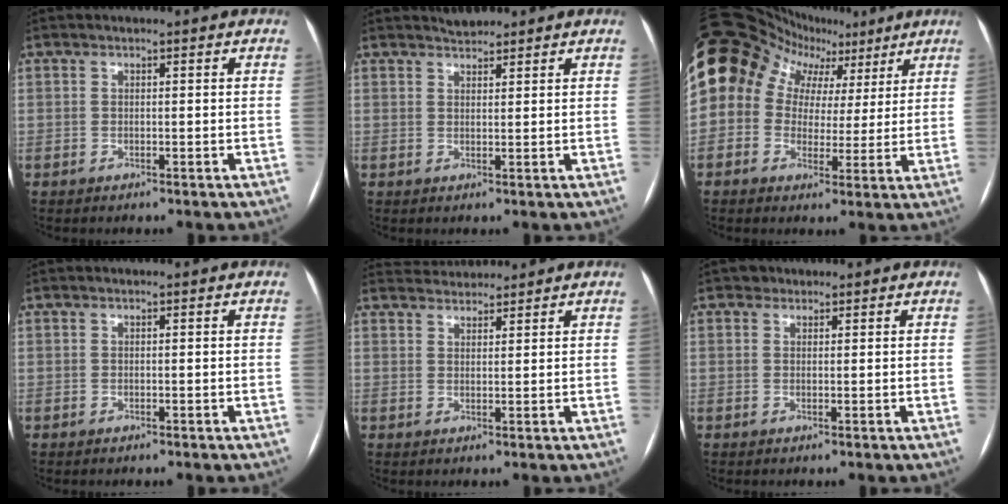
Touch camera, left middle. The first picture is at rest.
{"total": 2.0, "force": [2.0, 0.5, 0.2], "torque": [-0.008, 0.007, 0.035]}
{"total": 18.6, "force": [7.4, 14.5, 9.0], "torque": [-0.187, 0.095, 0.125]}
{"total": 0.0}
{"total": 4.5, "force": [4.4, 0.6, 0.2], "torque": [-0.009, 0.028, 0.075]}
{"total": 1.2, "force": [0.8, 0.8, -0.1], "torque": [0.007, 0.003, 0.008]}